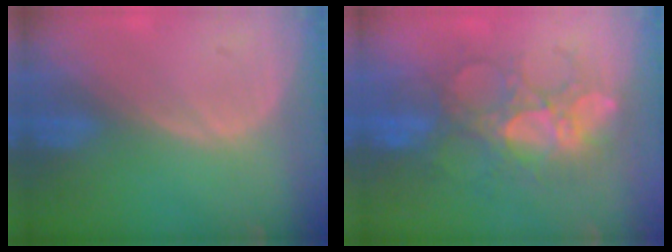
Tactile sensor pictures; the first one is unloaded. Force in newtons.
{"total": 8.9, "press": 8.7, "slide": 1.6}